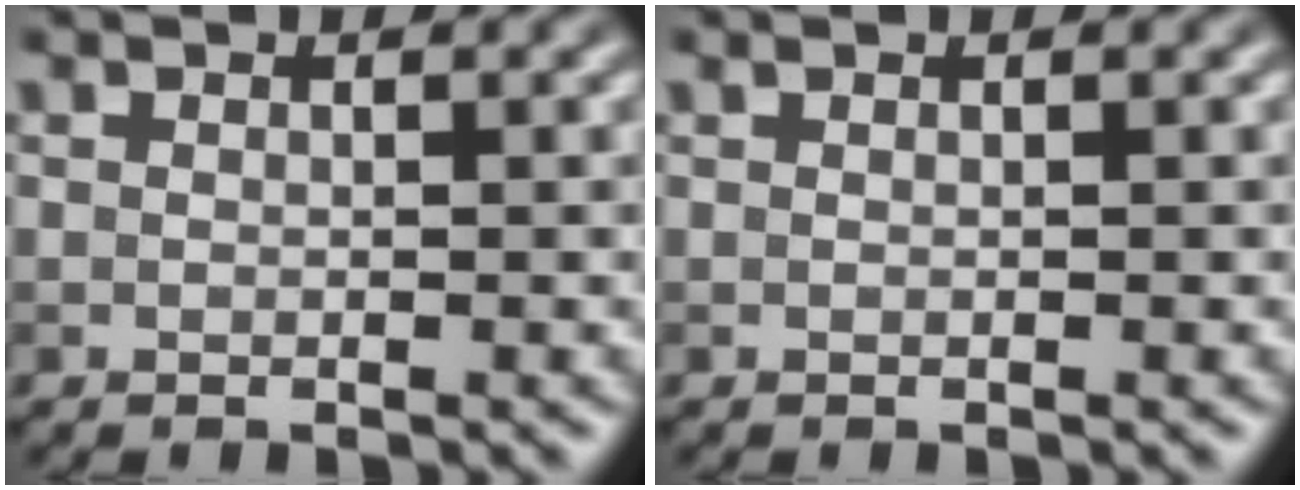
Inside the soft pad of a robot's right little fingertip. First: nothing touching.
{"total": 0.0}